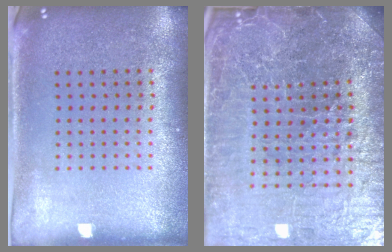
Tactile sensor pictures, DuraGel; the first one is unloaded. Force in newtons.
{"total": 6.2, "press": 5.6, "slide": 2.7}